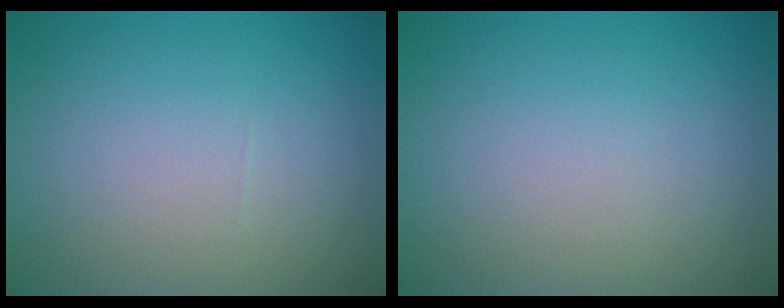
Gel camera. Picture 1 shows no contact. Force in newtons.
{"total": 0.0}